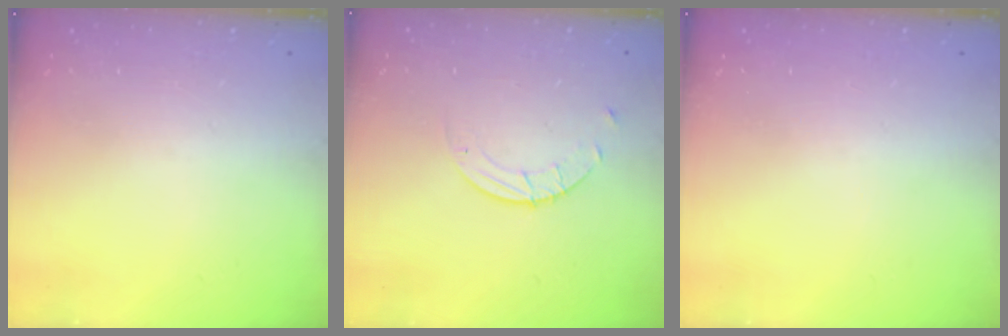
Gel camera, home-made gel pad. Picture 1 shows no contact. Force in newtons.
{"total": 3.8, "press": 3.8, "slide": 0.3}
{"total": 0.0}